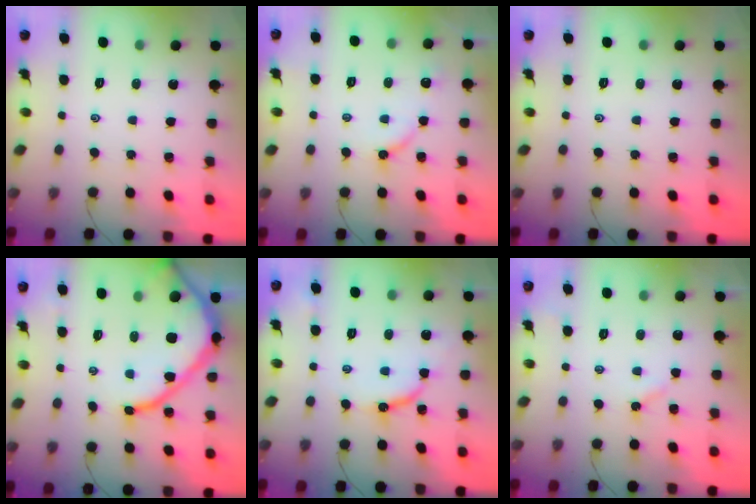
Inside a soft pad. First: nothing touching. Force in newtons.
{"total": 4.9, "press": 4.9, "slide": 0.8}
{"total": 0.0}
{"total": 15.9, "press": 15.7, "slide": 1.8}
{"total": 8.1, "press": 8.1, "slide": 0.1}
{"total": 2.2, "press": 2.2, "slide": 0.4}